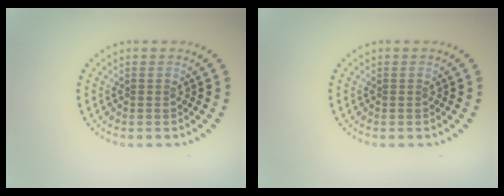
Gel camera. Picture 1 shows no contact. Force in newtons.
{"total": 0.0}